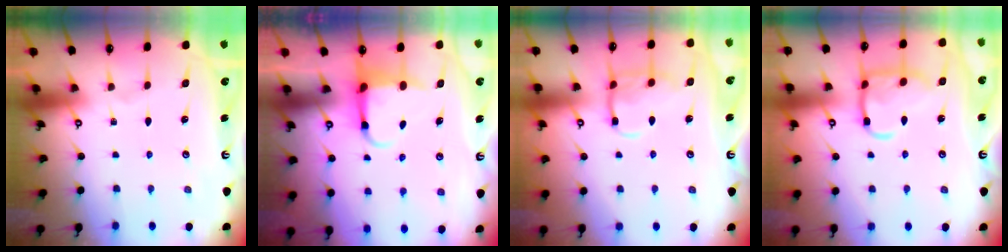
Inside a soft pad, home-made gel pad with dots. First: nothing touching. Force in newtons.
{"total": 3.7, "press": 3.6, "slide": 0.7}
{"total": 11.3, "press": 11.3, "slide": 0.9}
{"total": 12.9, "press": 12.8, "slide": 1.1}